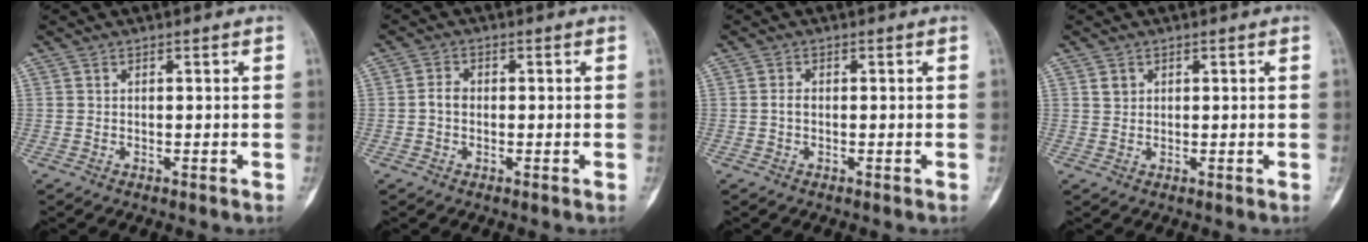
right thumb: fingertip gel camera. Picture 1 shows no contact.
{"total": 2.3, "force": [-0.3, 1.8, 1.5], "torque": [-0.021, 0.009, -0.011]}
{"total": 1.2, "force": [-0.2, 0.8, 0.9], "torque": [-0.016, 0.001, -0.005]}
{"total": 1.6, "force": [0.8, 1.3, 0.6], "torque": [-0.001, -0.001, 0.014]}